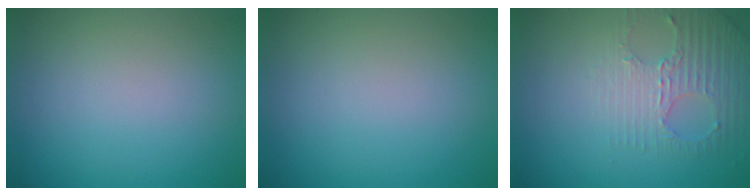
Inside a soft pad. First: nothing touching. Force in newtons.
{"total": 0.0}
{"total": 2.9, "press": 2.7, "slide": 1.1}